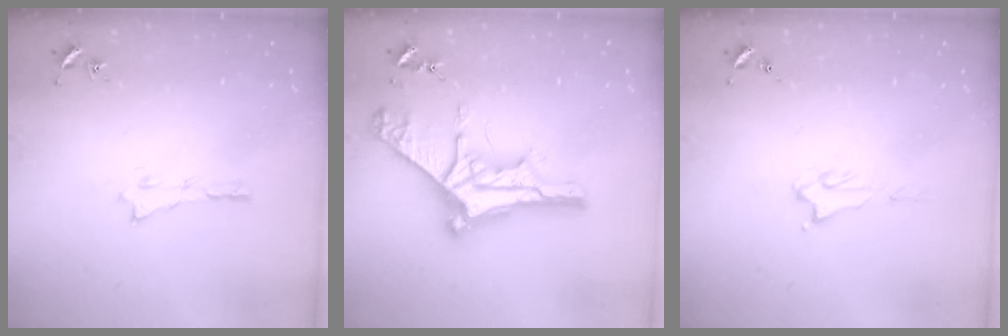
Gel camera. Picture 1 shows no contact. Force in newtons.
{"total": 10.1, "press": 10.1, "slide": 1.0}
{"total": 2.2, "press": 2.2, "slide": 0.4}